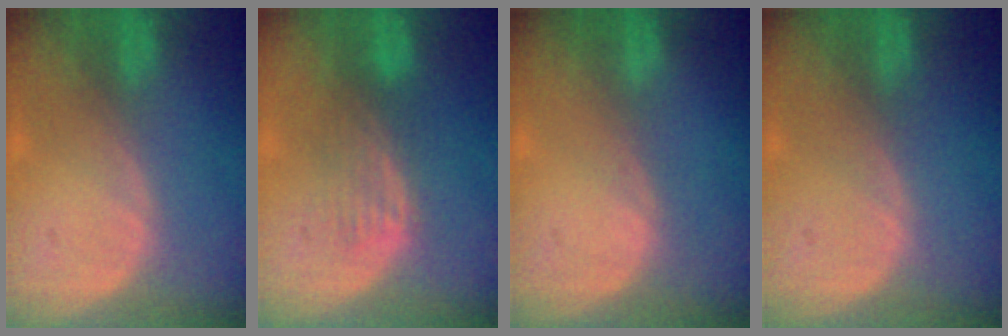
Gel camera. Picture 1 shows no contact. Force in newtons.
{"total": 4.3, "press": 3.7, "slide": 2.3}
{"total": 0.0}
{"total": 0.0}